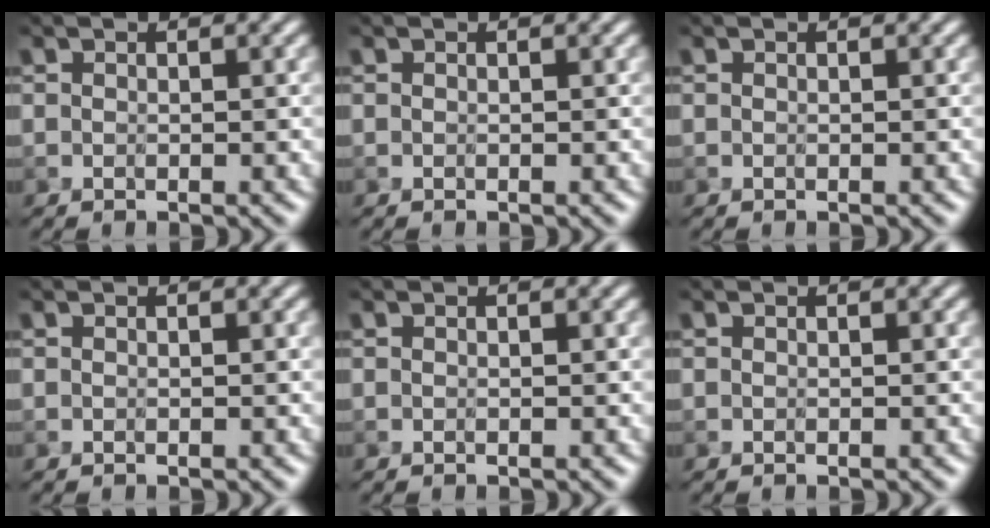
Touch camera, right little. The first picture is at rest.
{"total": 0.0}
{"total": 0.0}
{"total": 0.0}
{"total": 0.0}
{"total": 0.0}